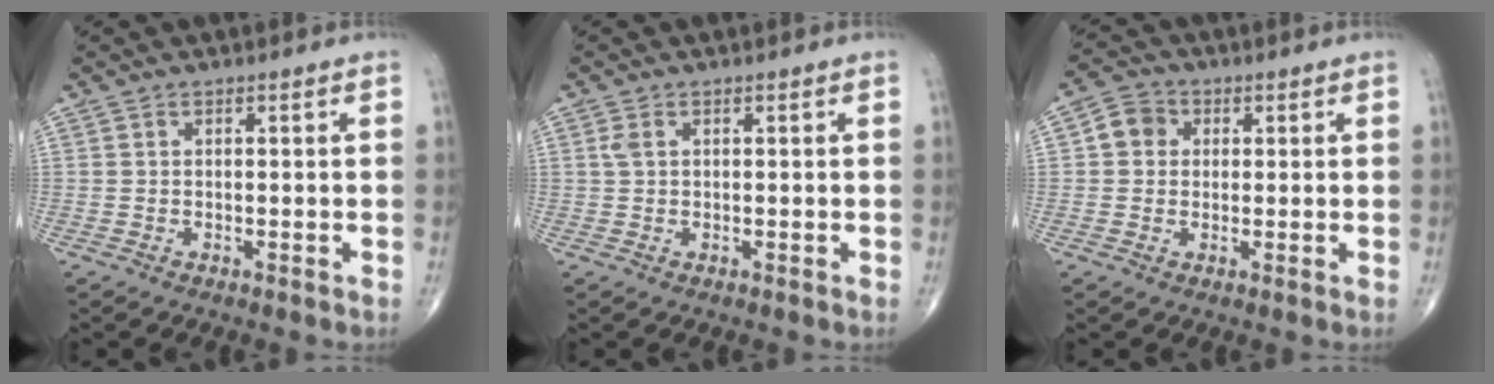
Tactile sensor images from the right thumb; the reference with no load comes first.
{"total": 1.4, "force": [0.5, 0.8, 1.0], "torque": [-0.029, 0.008, 0.013]}
{"total": 4.8, "force": [0.7, 4.3, 2.0], "torque": [-0.019, 0.009, 0.003]}